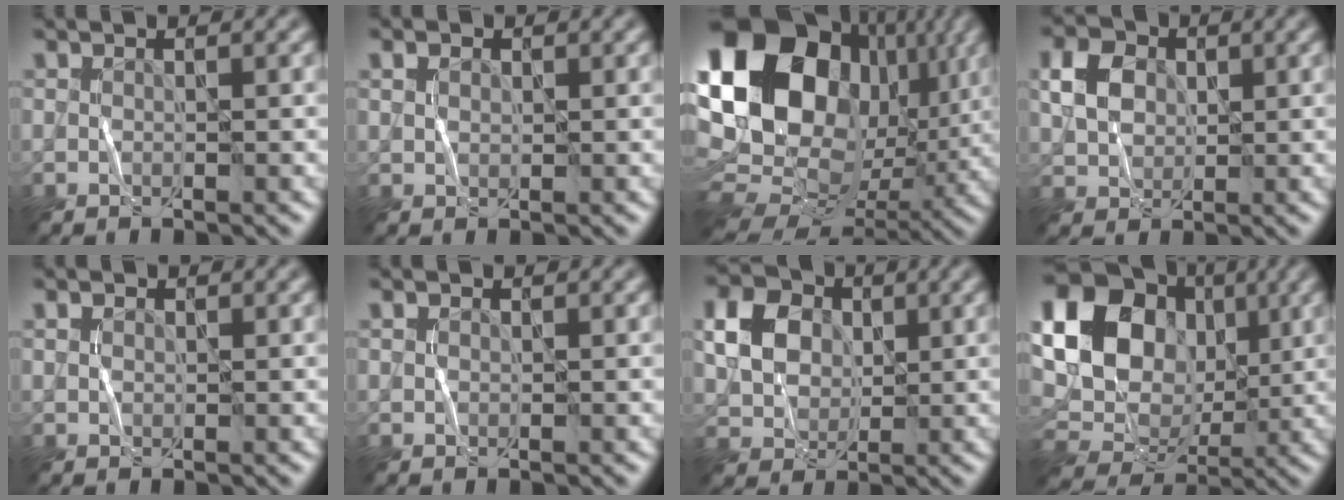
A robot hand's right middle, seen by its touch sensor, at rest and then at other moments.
{"total": 1.3, "force": [0.4, 1.0, 0.7], "torque": [-0.014, 0.002, 0.008]}
{"total": 21.3, "force": [4.1, 15.8, 13.7], "torque": [-0.282, 0.022, 0.085]}
{"total": 4.0, "force": [0.7, 3.3, 2.3], "torque": [-0.051, 0.008, 0.007]}
{"total": 1.0, "force": [0.3, 0.8, 0.5], "torque": [-0.010, 0.001, 0.005]}
{"total": 0.7, "force": [0.2, 0.5, 0.4], "torque": [-0.006, 0.001, 0.003]}
{"total": 6.0, "force": [0.9, 4.8, 3.4], "torque": [-0.088, 0.011, 0.013]}
{"total": 20.6, "force": [4.3, 17.0, 10.8], "torque": [-0.247, 0.042, 0.059]}